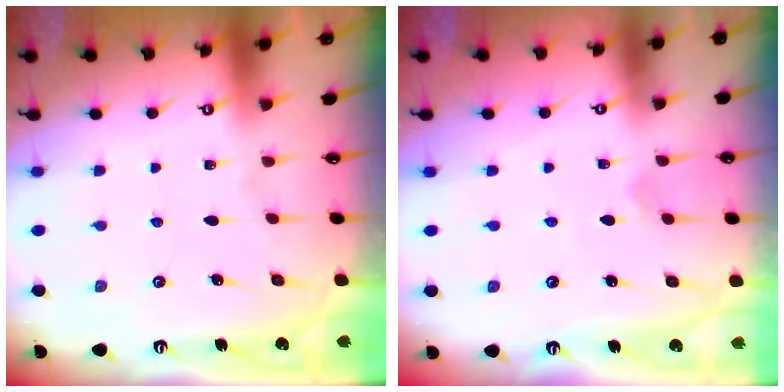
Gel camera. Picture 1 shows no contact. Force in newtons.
{"total": 2.8, "press": 2.8, "slide": 0.4}